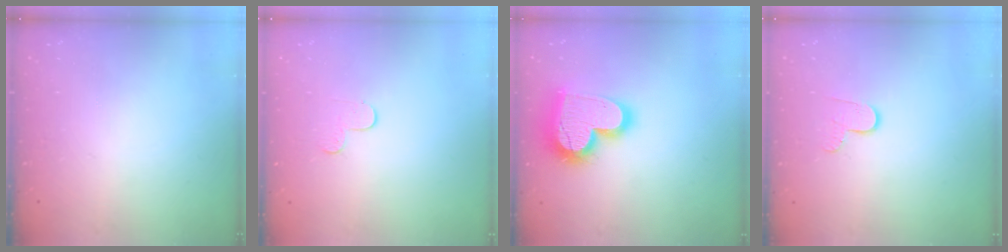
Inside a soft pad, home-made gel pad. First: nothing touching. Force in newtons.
{"total": 3.7, "press": 3.7, "slide": 0.4}
{"total": 20.1, "press": 20.1, "slide": 1.7}
{"total": 5.9, "press": 5.9, "slide": 0.6}